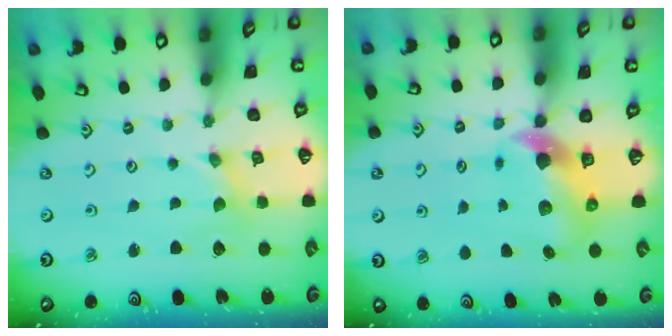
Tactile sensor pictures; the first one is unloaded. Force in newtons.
{"total": 7.6, "press": 7.5, "slide": 1.1}